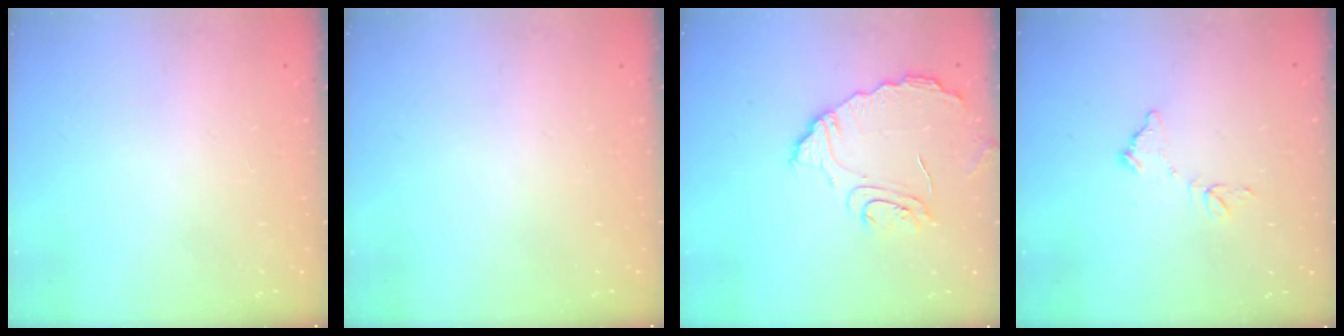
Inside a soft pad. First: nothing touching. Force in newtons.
{"total": 0.0}
{"total": 10.5, "press": 10.4, "slide": 0.9}
{"total": 7.0, "press": 7.0, "slide": 0.5}